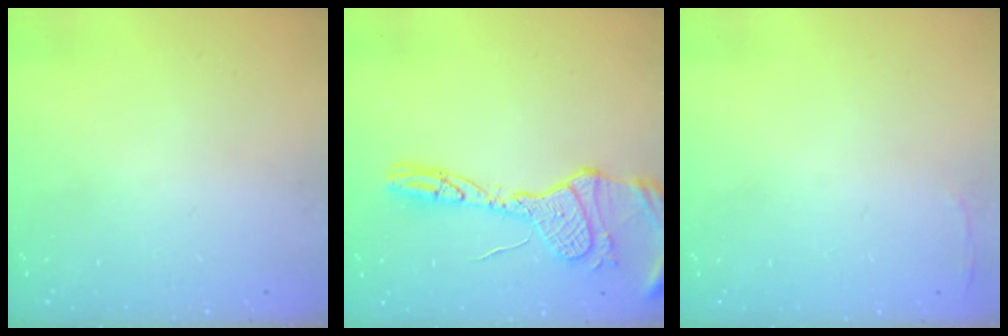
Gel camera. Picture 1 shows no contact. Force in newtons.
{"total": 17.0, "press": 17.0, "slide": 1.6}
{"total": 2.8, "press": 2.6, "slide": 0.9}